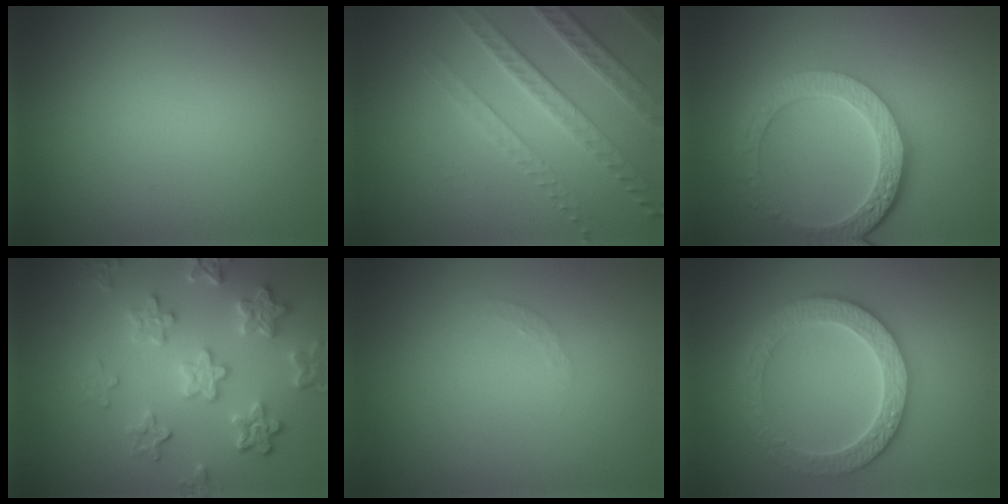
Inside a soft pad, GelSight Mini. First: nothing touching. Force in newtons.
{"total": 4.1, "press": 3.9, "slide": 1.3}
{"total": 6.0, "press": 4.4, "slide": 4.0}
{"total": 5.8, "press": 4.4, "slide": 3.8}
{"total": 0.7, "press": 0.7, "slide": 0.1}
{"total": 4.1, "press": 4.0, "slide": 1.0}